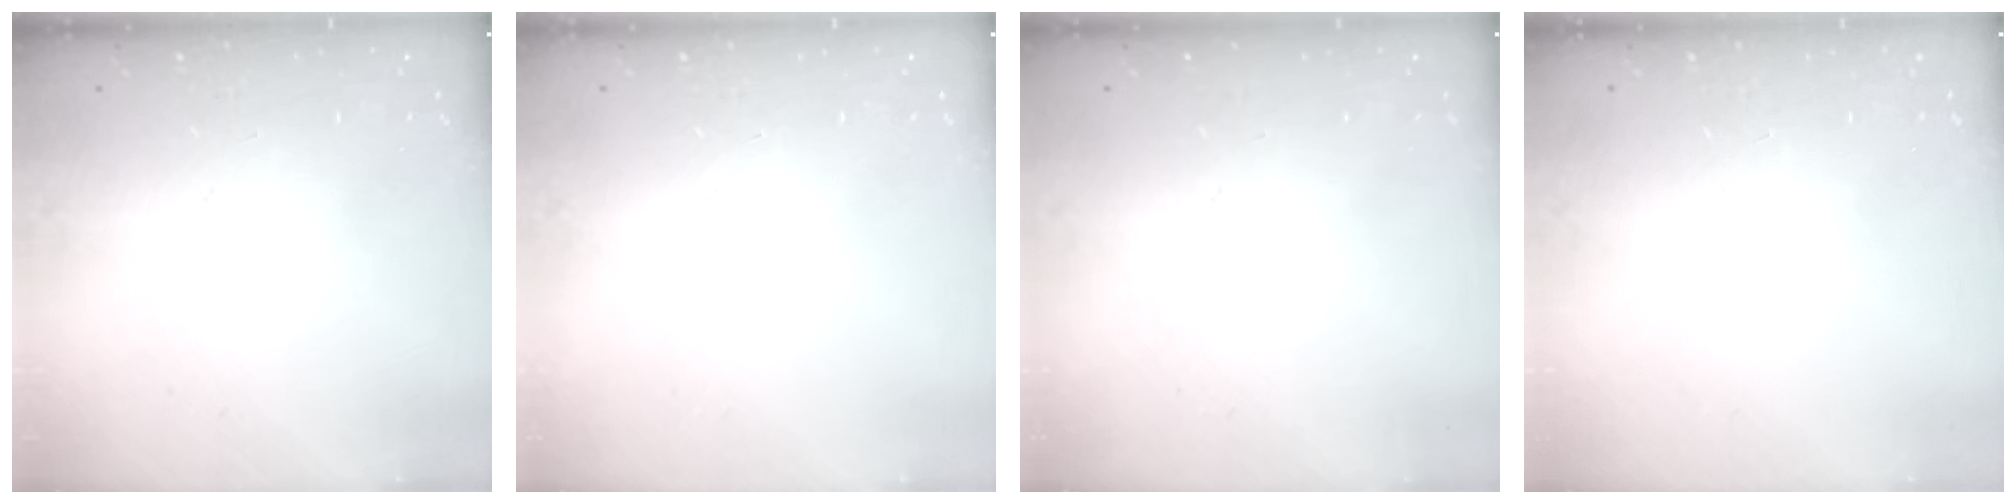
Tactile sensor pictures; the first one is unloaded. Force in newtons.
{"total": 0.0}
{"total": 0.0}
{"total": 0.0}